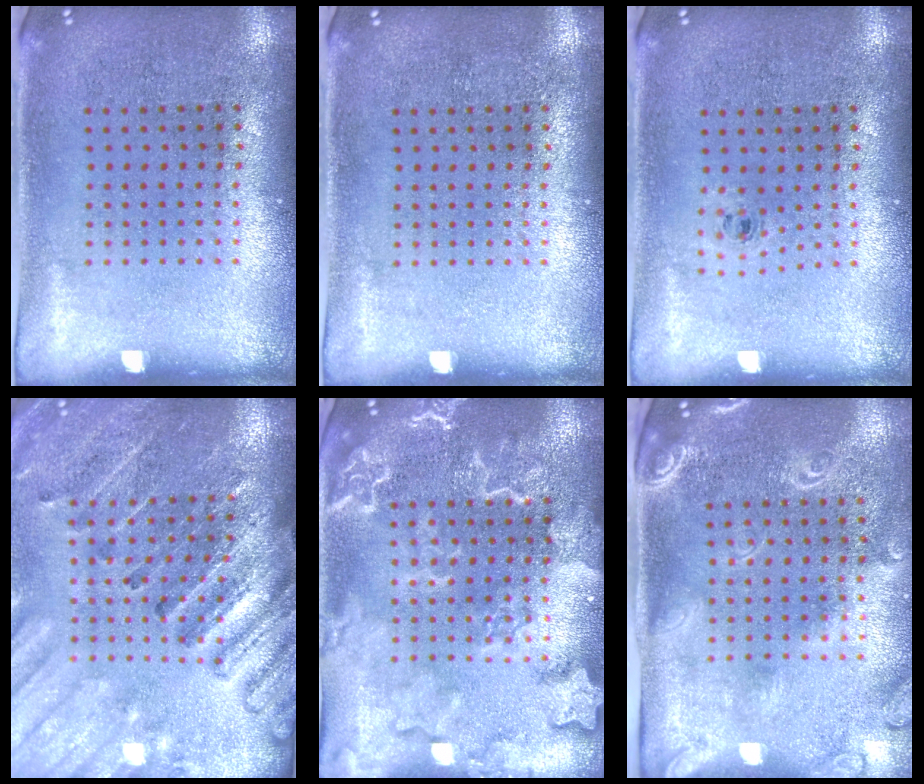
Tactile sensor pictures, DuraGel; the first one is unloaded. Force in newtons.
{"total": 0.0}
{"total": 0.5, "press": 0.3, "slide": 0.4}
{"total": 2.6, "press": 2.6, "slide": 0.2}
{"total": 2.8, "press": 2.8, "slide": 0.4}
{"total": 2.4, "press": 1.9, "slide": 1.4}